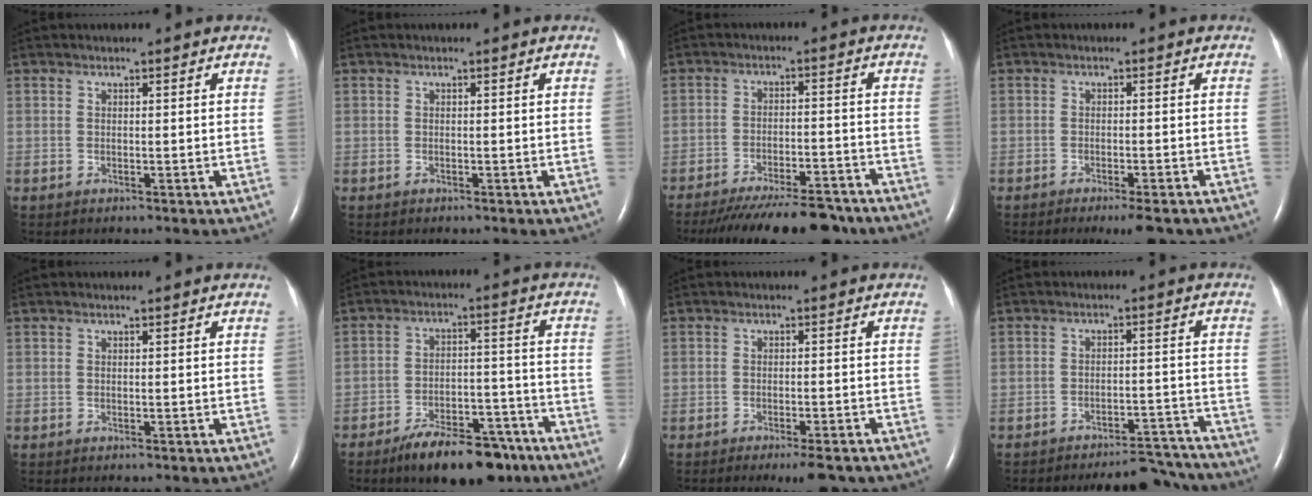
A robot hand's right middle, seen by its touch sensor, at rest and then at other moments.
{"total": 0.0}
{"total": 17.6, "force": [-15.3, 3.7, 7.9], "torque": [-0.115, -0.019, -0.216]}
{"total": 5.4, "force": [-4.2, 0.8, 3.2], "torque": [-0.033, -0.008, -0.055]}
{"total": 0.0}
{"total": 12.7, "force": [-9.6, 4.5, 7.1], "torque": [-0.101, 0.014, -0.150]}
{"total": 5.9, "force": [-4.7, 0.9, 3.3], "torque": [-0.033, -0.007, -0.063]}
{"total": 10.9, "force": [-10.6, 1.9, 1.8], "torque": [-0.001, 0.018, -0.132]}